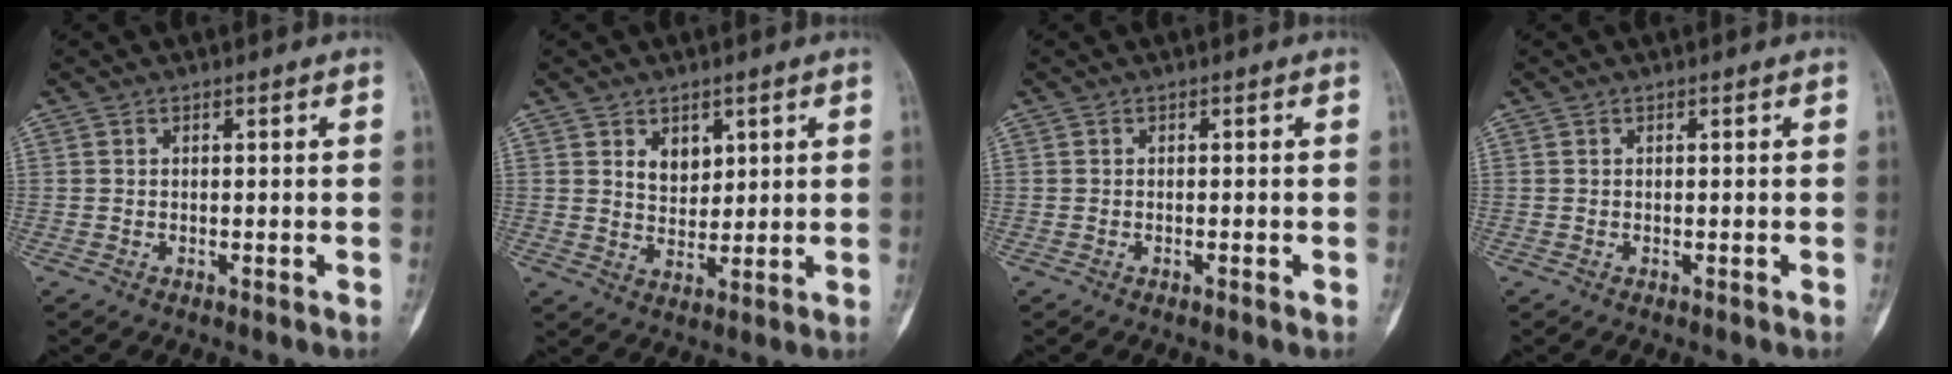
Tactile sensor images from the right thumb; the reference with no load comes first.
{"total": 4.7, "force": [2.2, 3.3, 2.6], "torque": [-0.020, -0.018, 0.043]}
{"total": 0.5, "force": [-0.3, 0.1, 0.4], "torque": [-0.008, 0.000, -0.005]}
{"total": 0.0}